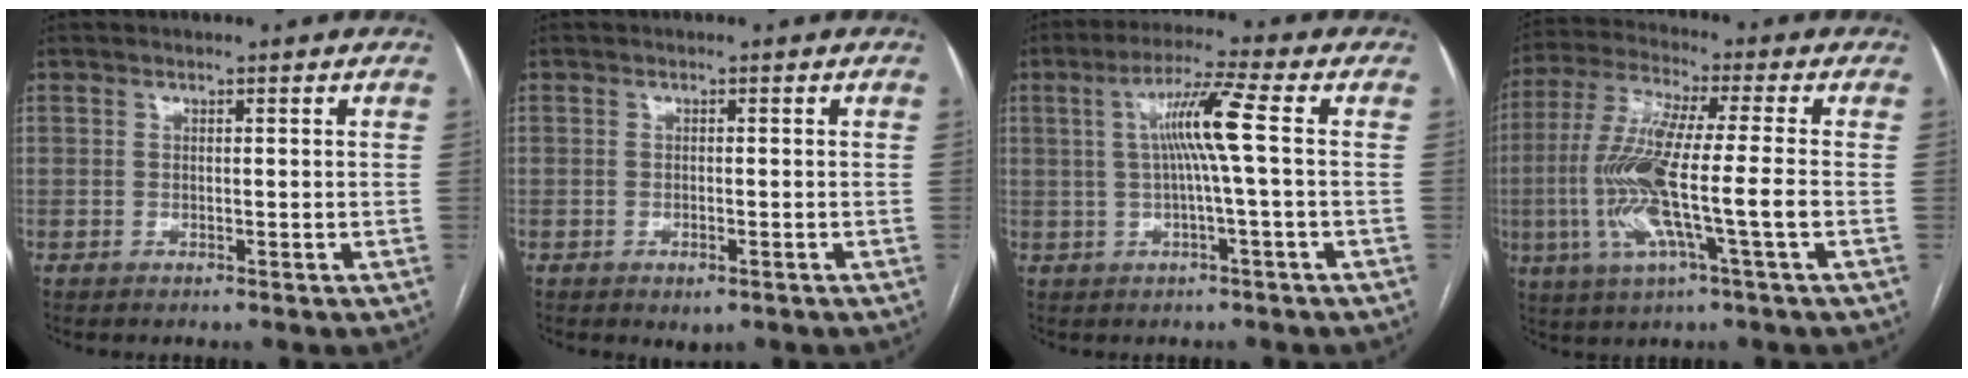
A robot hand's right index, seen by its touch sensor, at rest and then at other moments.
{"total": 1.6, "force": [-0.7, 0.8, 1.1], "torque": [-0.017, -0.002, -0.002]}
{"total": 7.5, "force": [0.8, -1.0, 7.4], "torque": [-0.137, 0.012, 0.016]}
{"total": 13.8, "force": [-2.6, 0.4, 13.5], "torque": [-0.284, -0.004, -0.054]}